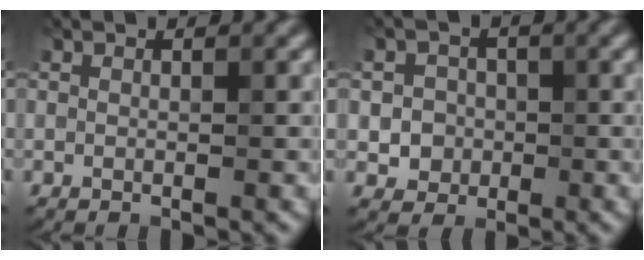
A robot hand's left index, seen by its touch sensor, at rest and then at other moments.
{"total": 2.8, "force": [-0.4, 2.6, 0.9], "torque": [0.005, -0.003, -0.015]}